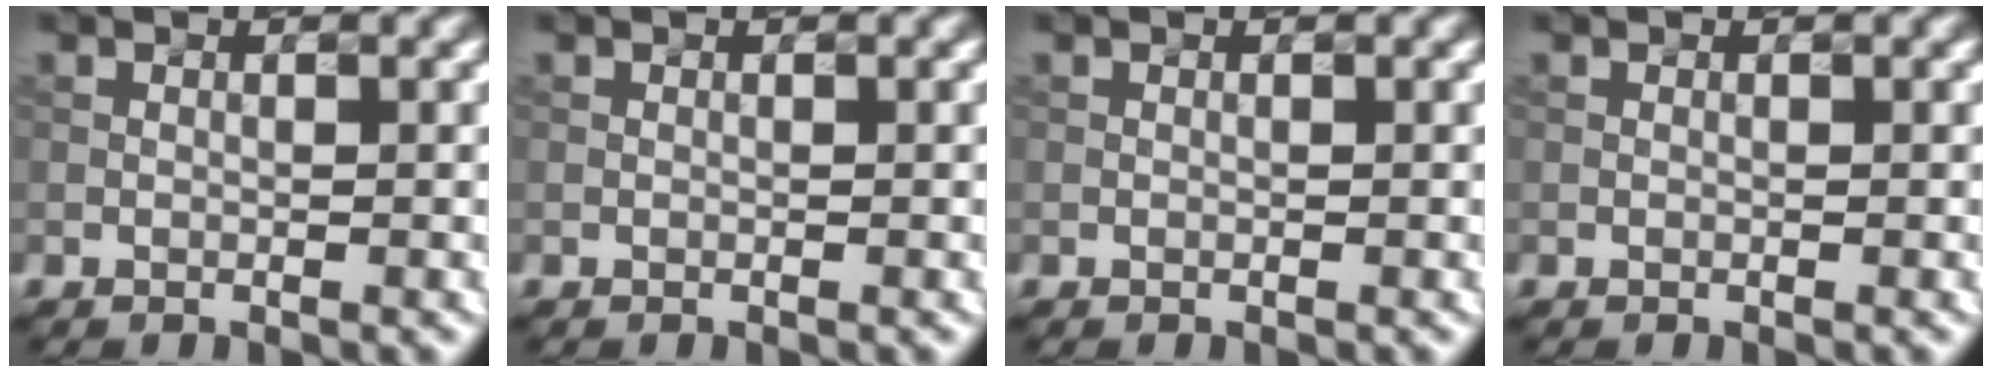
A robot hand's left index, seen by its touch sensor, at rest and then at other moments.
{"total": 0.0}
{"total": 0.0}
{"total": 0.0}